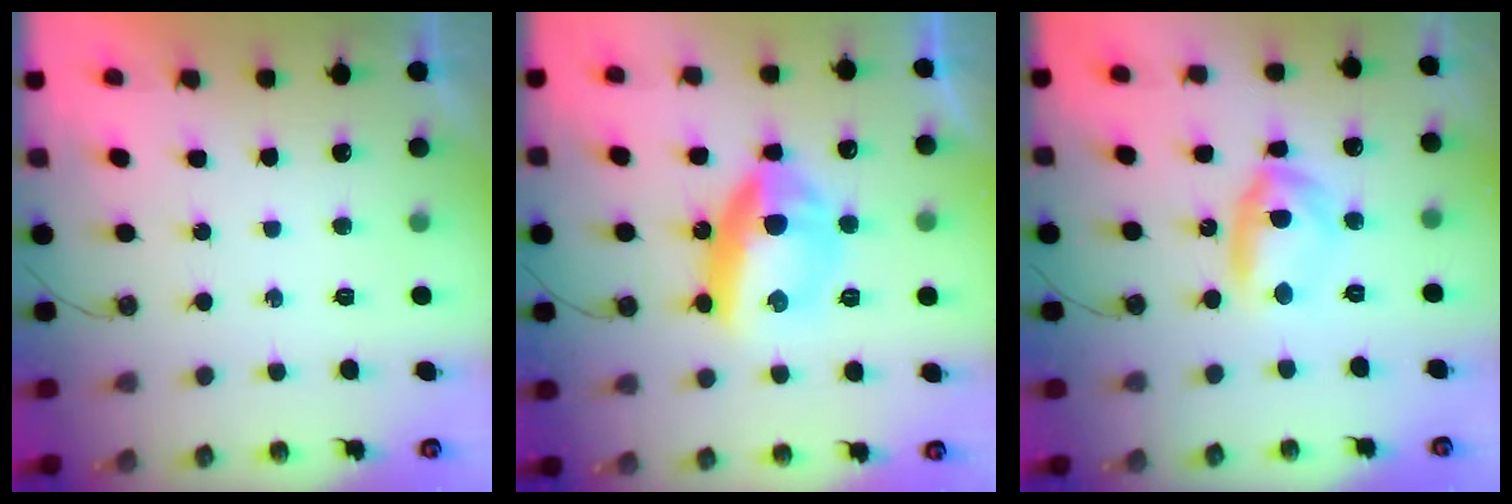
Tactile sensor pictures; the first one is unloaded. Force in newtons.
{"total": 14.8, "press": 14.8, "slide": 0.5}
{"total": 9.6, "press": 9.5, "slide": 0.7}